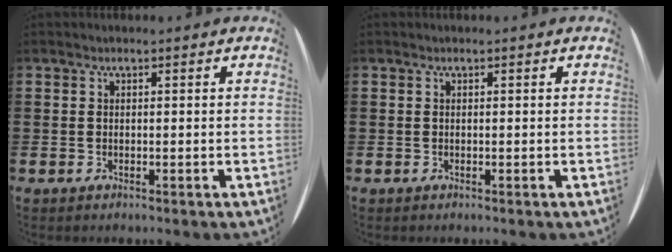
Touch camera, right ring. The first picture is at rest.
{"total": 0.0}